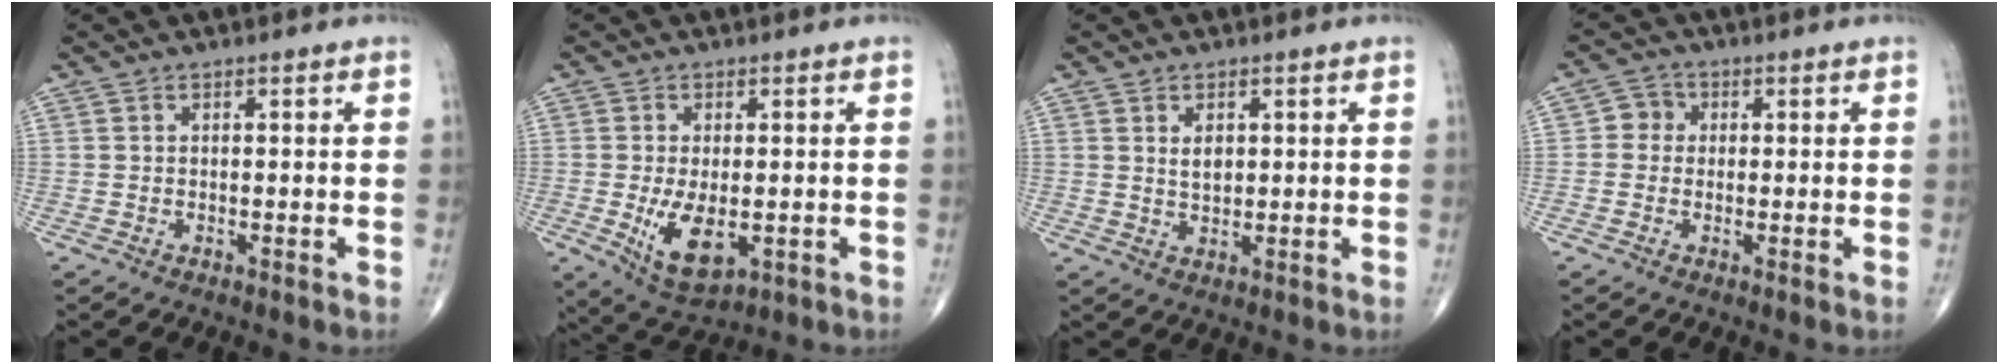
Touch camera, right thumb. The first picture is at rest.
{"total": 8.7, "force": [-1.5, 4.4, 7.3], "torque": [-0.124, -0.018, -0.013]}
{"total": 3.0, "force": [1.0, 1.8, 2.1], "torque": [-0.028, -0.009, 0.019]}
{"total": 3.3, "force": [0.2, 3.1, 1.1], "torque": [0.004, 0.009, -0.006]}